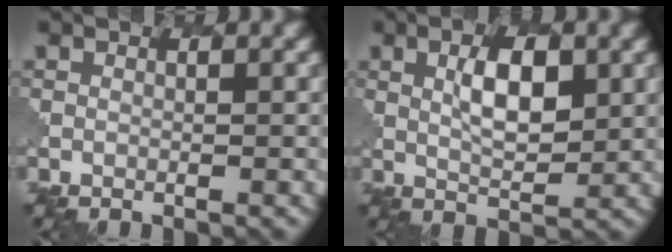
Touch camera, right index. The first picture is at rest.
{"total": 4.4, "force": [1.2, 1.8, 3.8], "torque": [-0.070, 0.002, 0.023]}